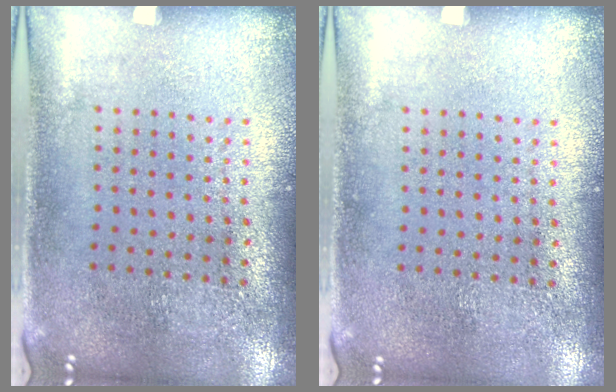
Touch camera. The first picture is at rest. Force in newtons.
{"total": 0.0}